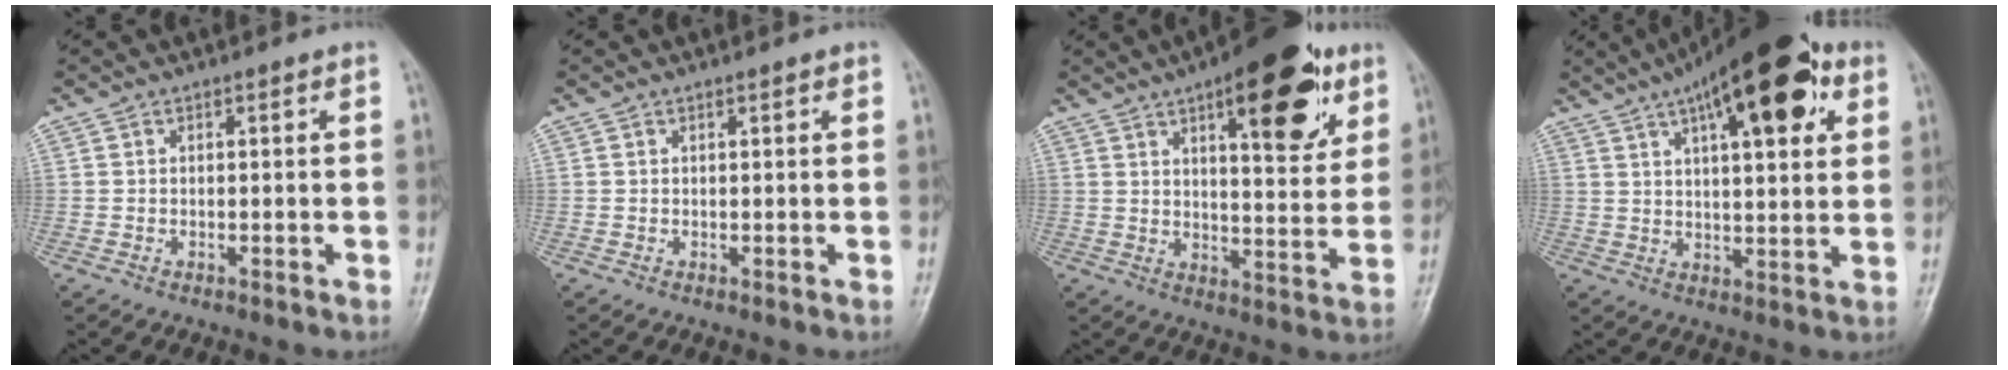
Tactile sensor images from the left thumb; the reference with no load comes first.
{"total": 0.6, "force": [0.4, 0.1, 0.5], "torque": [-0.007, 0.000, 0.004]}
{"total": 18.1, "force": [9.1, 6.7, 14.1], "torque": [-0.154, -0.031, 0.126]}
{"total": 19.8, "force": [9.5, 7.1, 15.9], "torque": [-0.218, -0.003, 0.141]}